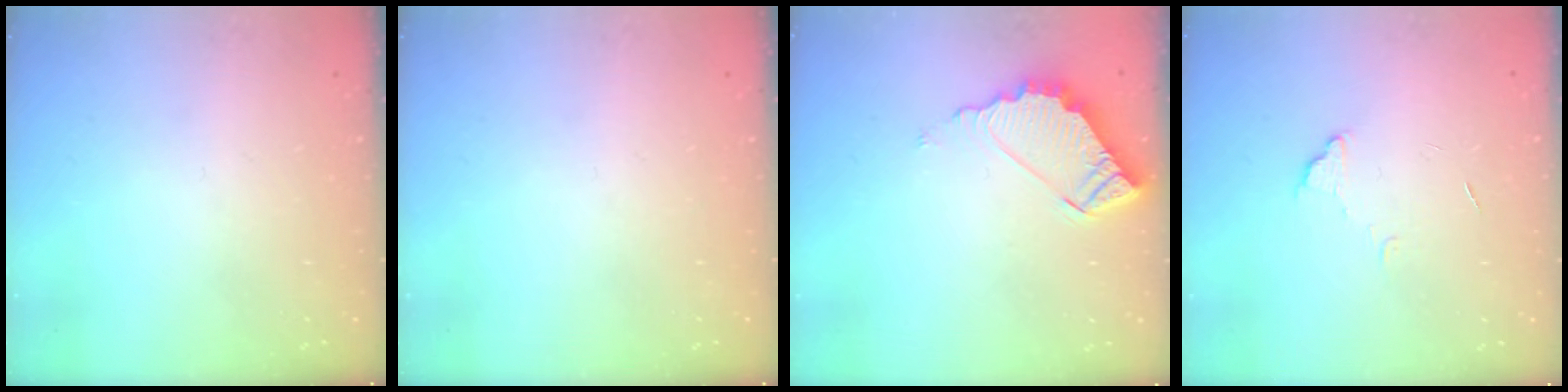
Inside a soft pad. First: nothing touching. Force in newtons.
{"total": 0.0}
{"total": 8.1, "press": 8.1, "slide": 0.5}
{"total": 3.8, "press": 3.8, "slide": 0.2}